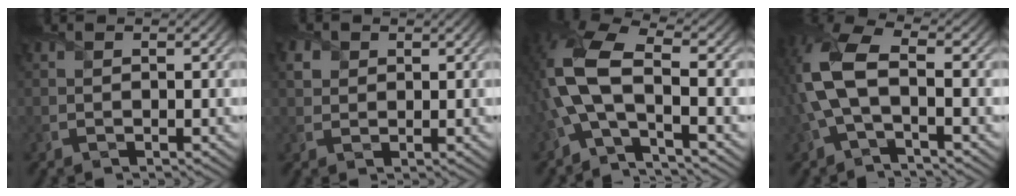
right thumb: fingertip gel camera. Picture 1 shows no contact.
{"total": 2.0, "force": [0.9, 1.6, 0.6], "torque": [-0.020, 0.002, 0.016]}
{"total": 11.2, "force": [-1.5, 4.7, 10.0], "torque": [-0.248, 0.009, -0.050]}
{"total": 8.9, "force": [-0.5, 4.2, 7.8], "torque": [-0.198, 0.014, -0.021]}